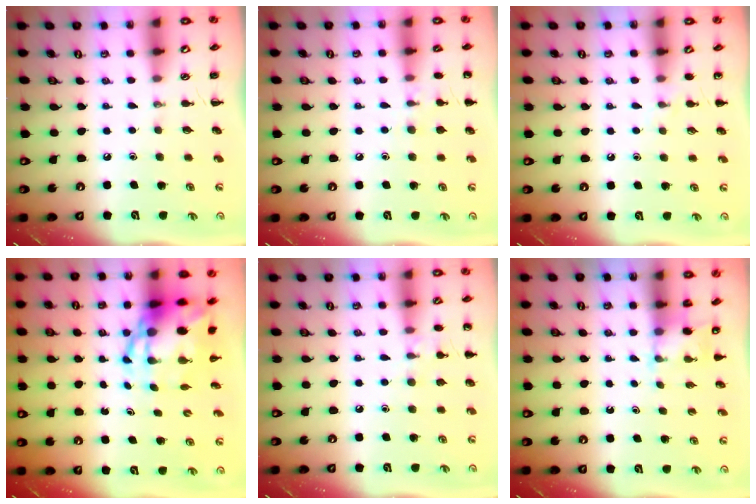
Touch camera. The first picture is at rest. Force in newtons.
{"total": 7.3, "press": 7.1, "slide": 1.9}
{"total": 3.9, "press": 3.7, "slide": 1.3}
{"total": 7.8, "press": 7.6, "slide": 1.8}
{"total": 7.4, "press": 7.1, "slide": 2.2}
{"total": 3.8, "press": 3.7, "slide": 0.8}